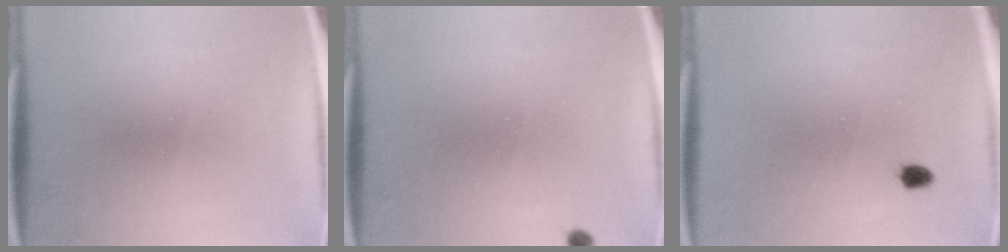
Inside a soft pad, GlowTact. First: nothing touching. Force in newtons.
{"total": 0.8}
{"total": 1.2}